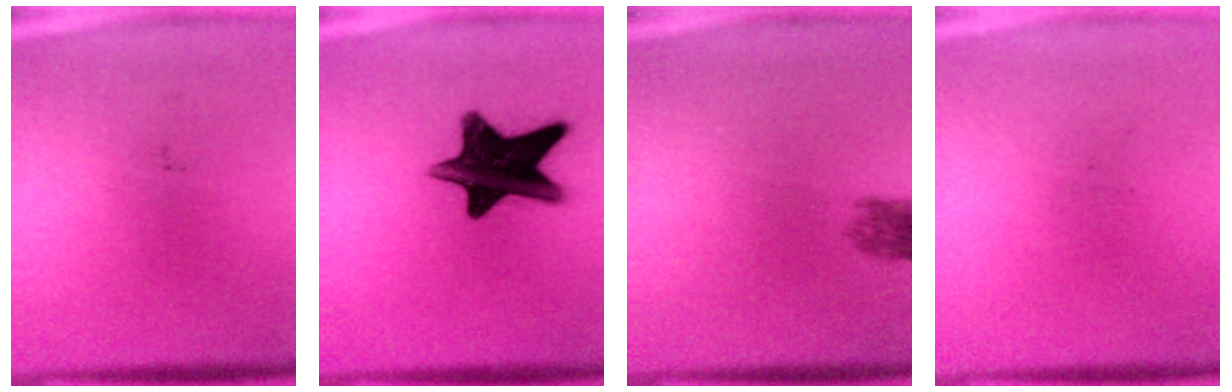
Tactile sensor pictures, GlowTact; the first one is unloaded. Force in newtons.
{"total": 15.0}
{"total": 3.2}
{"total": 0.0}